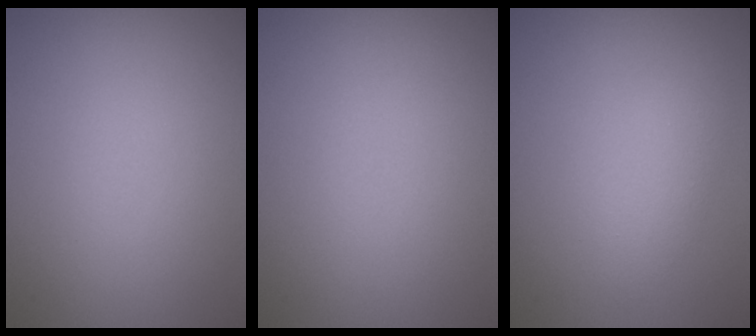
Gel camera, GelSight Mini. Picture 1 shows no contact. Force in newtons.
{"total": 0.0}
{"total": 1.9, "press": 1.9, "slide": 0.0}